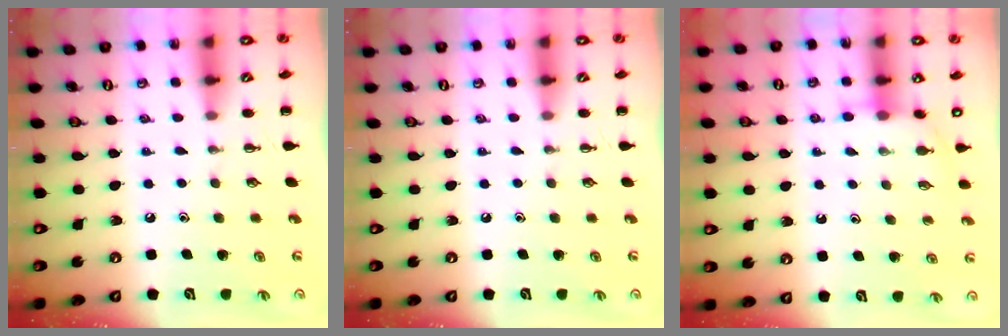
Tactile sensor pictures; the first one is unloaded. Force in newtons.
{"total": 0.0}
{"total": 5.3, "press": 5.3, "slide": 0.6}